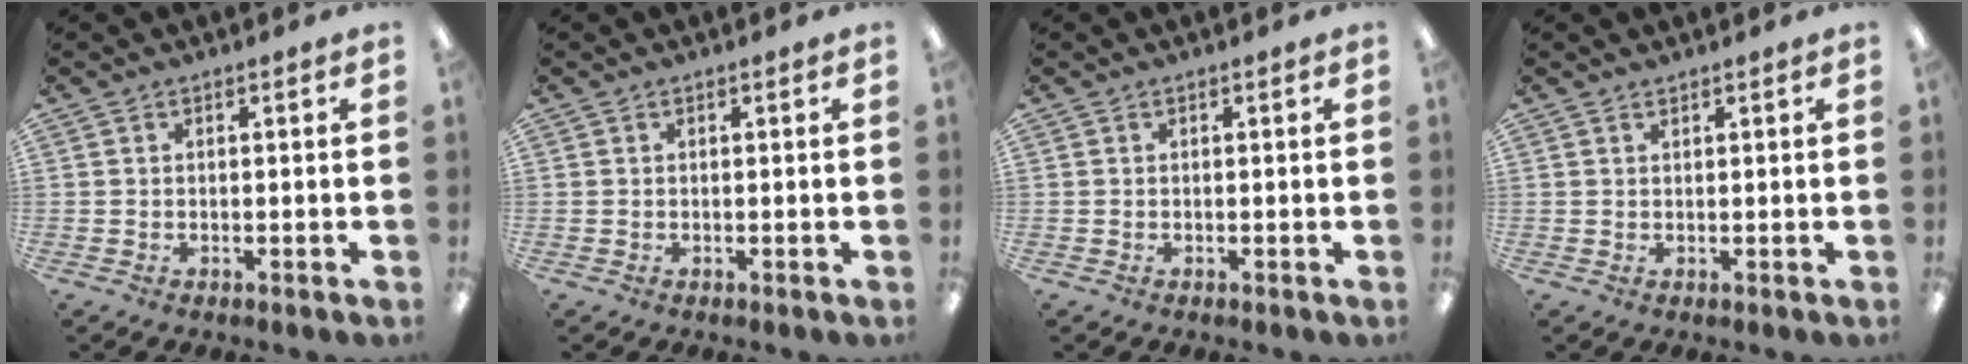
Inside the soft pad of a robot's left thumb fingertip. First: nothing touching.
{"total": 0.0}
{"total": 0.0}
{"total": 0.7, "force": [0.7, 0.2, 0.1], "torque": [-0.003, 0.001, 0.013]}